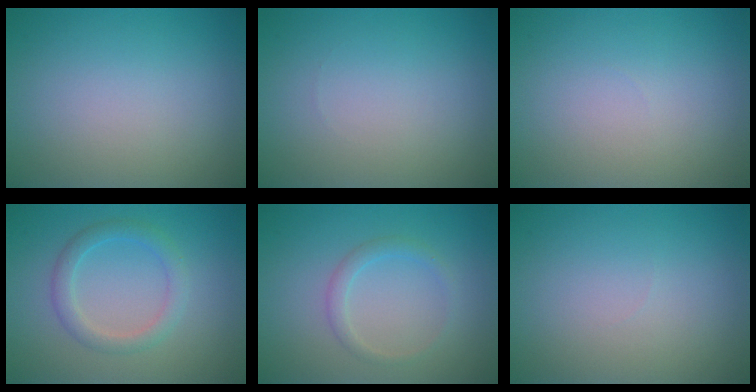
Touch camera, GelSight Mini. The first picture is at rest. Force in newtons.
{"total": 0.0}
{"total": 0.0}
{"total": 2.4, "press": 2.4, "slide": 0.1}
{"total": 1.5, "press": 1.5, "slide": 0.1}
{"total": 0.0}